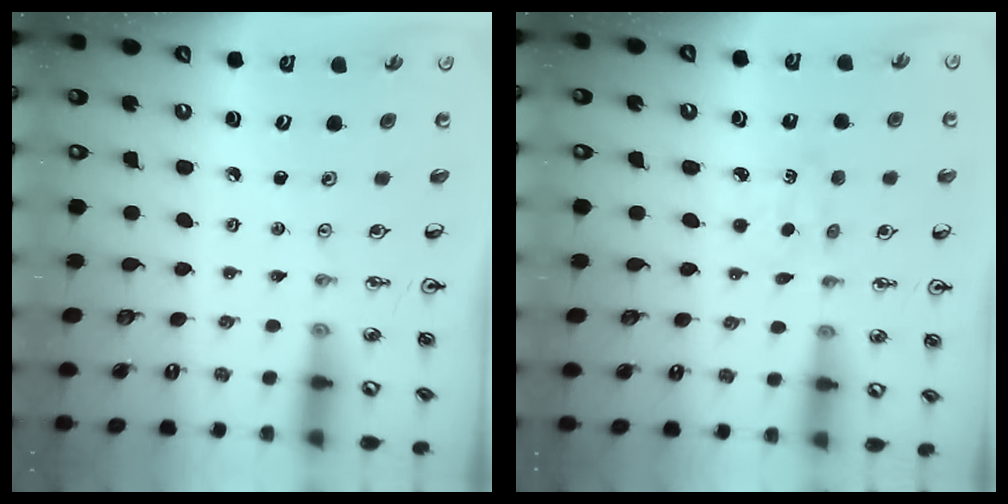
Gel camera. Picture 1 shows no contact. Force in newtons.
{"total": 3.3, "press": 3.3, "slide": 0.5}